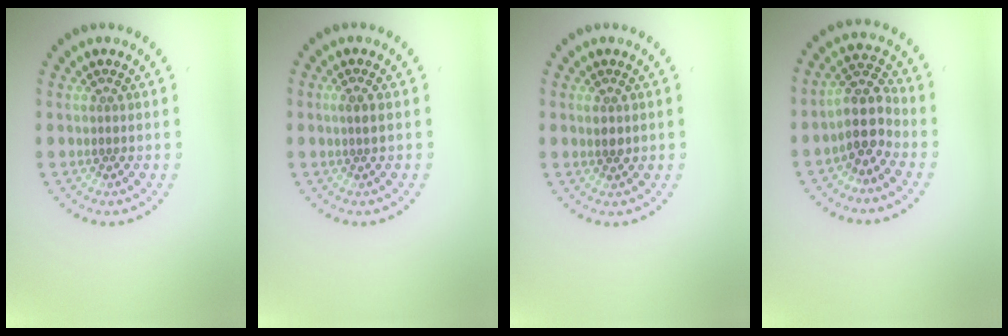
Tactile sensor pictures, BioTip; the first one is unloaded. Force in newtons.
{"total": 0.8, "press": 0.6, "slide": 0.5}
{"total": 1.1, "press": 1.1, "slide": 0.4}
{"total": 3.7, "press": 3.0, "slide": 2.1}